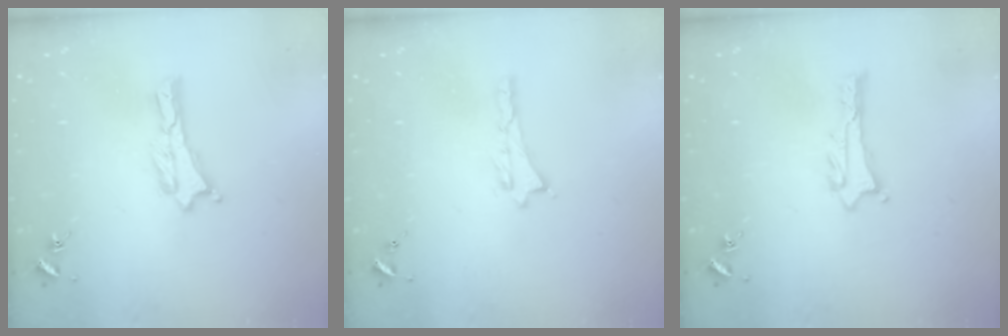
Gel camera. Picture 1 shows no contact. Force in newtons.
{"total": 0.0}
{"total": 1.1, "press": 1.1, "slide": 0.1}